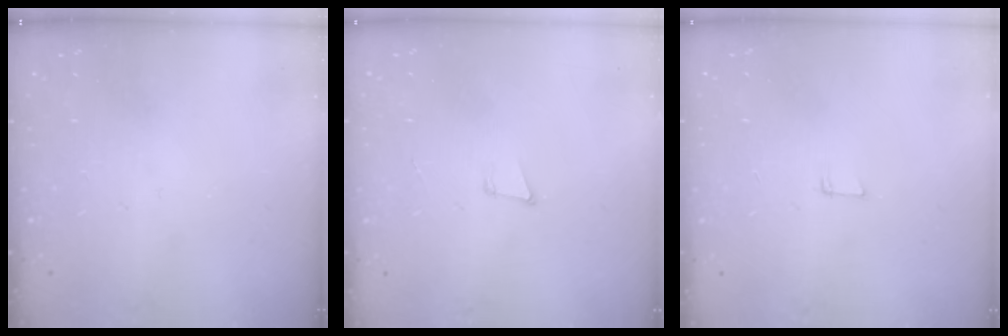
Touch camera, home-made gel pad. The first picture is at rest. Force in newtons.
{"total": 4.2, "press": 3.2, "slide": 2.7}
{"total": 5.0, "press": 4.9, "slide": 0.4}